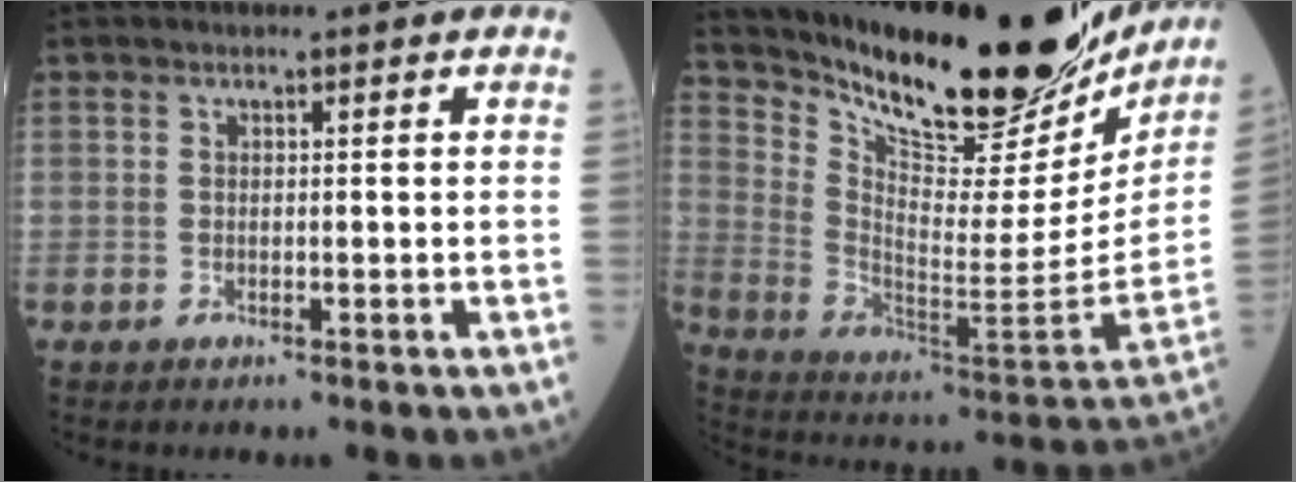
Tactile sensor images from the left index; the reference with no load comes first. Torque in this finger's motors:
{"motor_torque": [0.31, -0.76, 1.05, 0.21]}